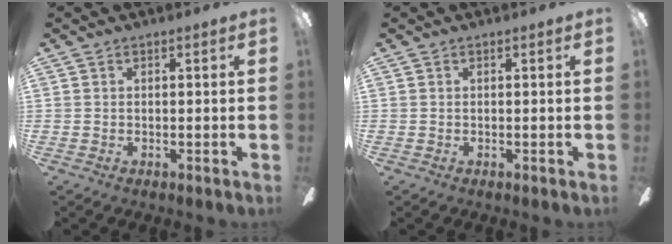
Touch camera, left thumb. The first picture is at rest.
{"total": 0.0}